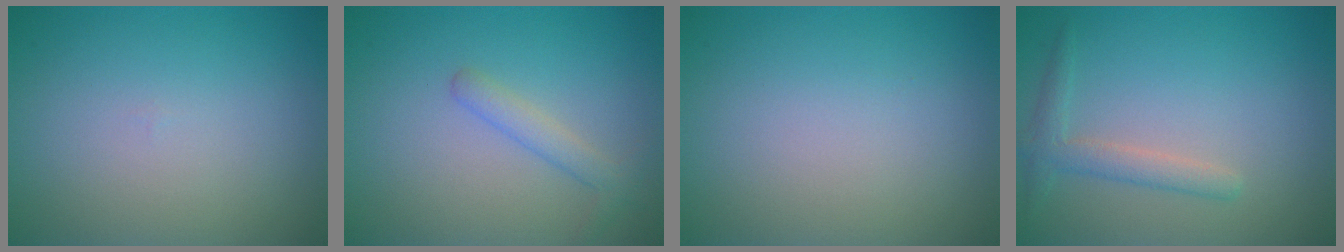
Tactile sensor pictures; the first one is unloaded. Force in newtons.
{"total": 1.9, "press": 1.9, "slide": 0.0}
{"total": 0.0}
{"total": 2.1, "press": 2.1, "slide": 0.0}